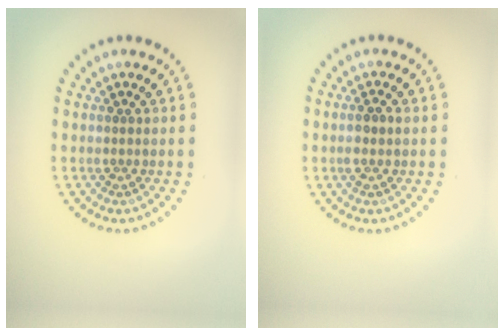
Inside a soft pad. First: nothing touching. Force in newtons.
{"total": 1.0, "press": 0.9, "slide": 0.4}